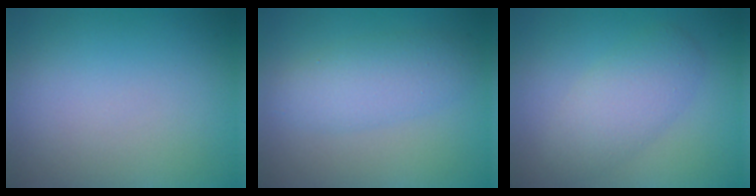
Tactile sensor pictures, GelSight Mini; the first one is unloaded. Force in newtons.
{"total": 3.8, "press": 3.8, "slide": 0.1}
{"total": 4.1, "press": 4.1, "slide": 0.1}